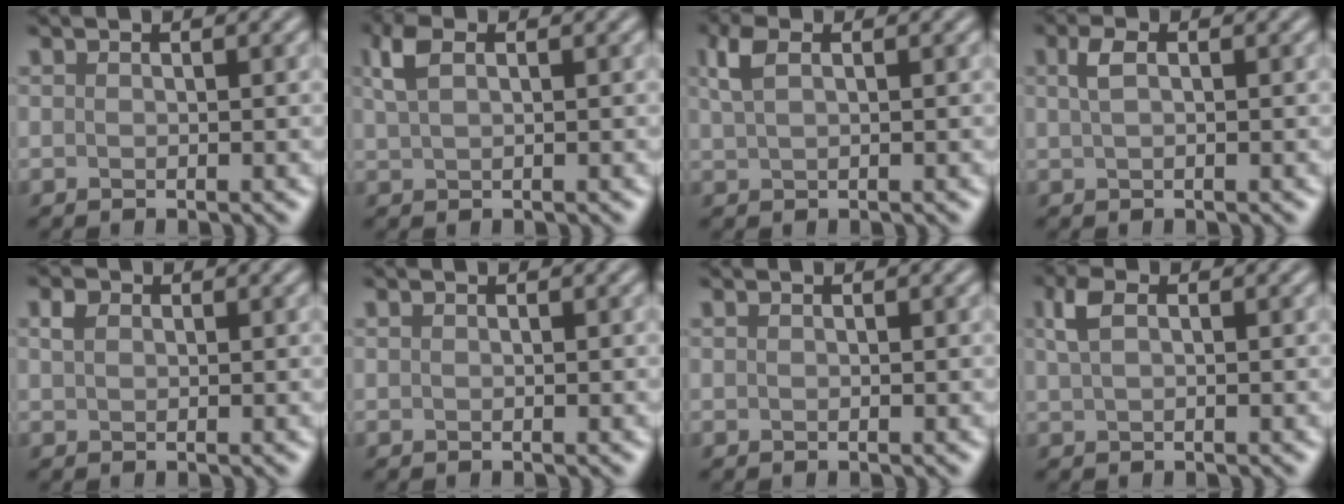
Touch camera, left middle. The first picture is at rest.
{"total": 2.9, "force": [1.4, 1.5, 2.1], "torque": [-0.051, 0.008, 0.027]}
{"total": 2.6, "force": [1.2, 1.2, 2.0], "torque": [-0.047, 0.006, 0.025]}
{"total": 1.8, "force": [0.6, 0.8, 1.5], "torque": [-0.034, 0.006, 0.011]}
{"total": 1.5, "force": [0.6, 1.0, 0.8], "torque": [-0.016, 0.006, 0.010]}
{"total": 0.0}
{"total": 0.0}
{"total": 2.5, "force": [1.0, 1.3, 1.9], "torque": [-0.046, 0.006, 0.017]}